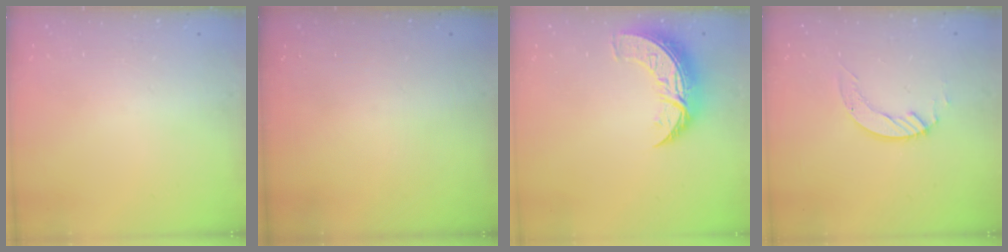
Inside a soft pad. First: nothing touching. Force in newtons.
{"total": 0.0}
{"total": 9.7, "press": 9.7, "slide": 0.8}
{"total": 4.2, "press": 4.2, "slide": 0.2}